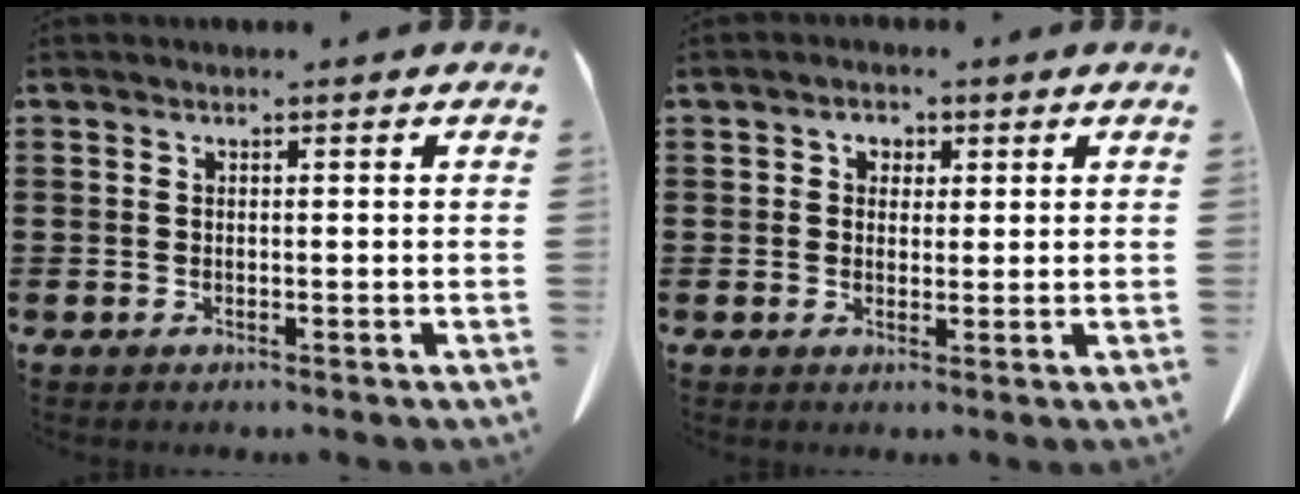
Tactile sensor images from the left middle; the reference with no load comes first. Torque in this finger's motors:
{"motor_torque": [0.34, 0.29, 0.06, 0.03]}